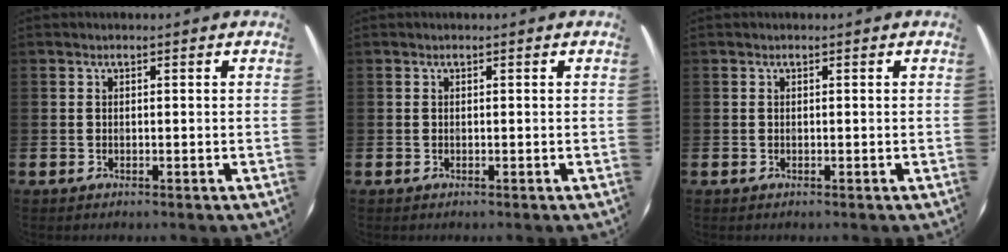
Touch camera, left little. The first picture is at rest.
{"total": 0.0}
{"total": 0.0}